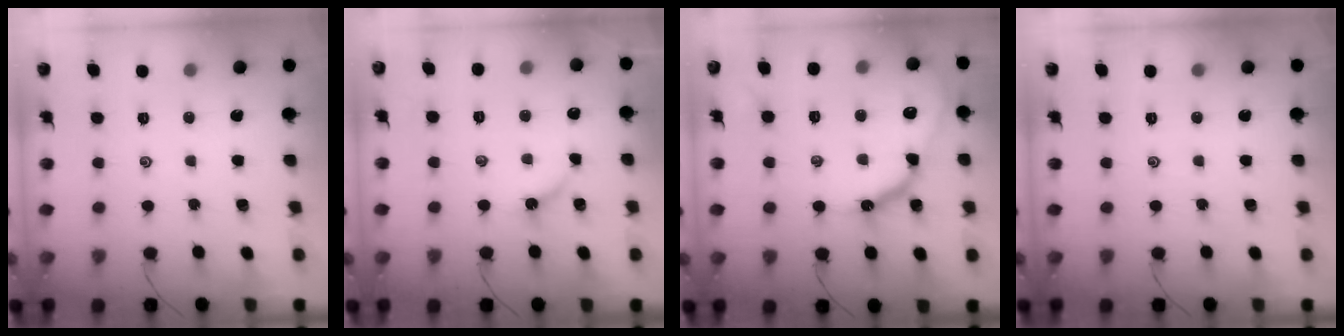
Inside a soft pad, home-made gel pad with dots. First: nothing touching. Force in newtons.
{"total": 4.7, "press": 4.6, "slide": 0.6}
{"total": 14.4, "press": 14.4, "slide": 1.2}
{"total": 0.0}